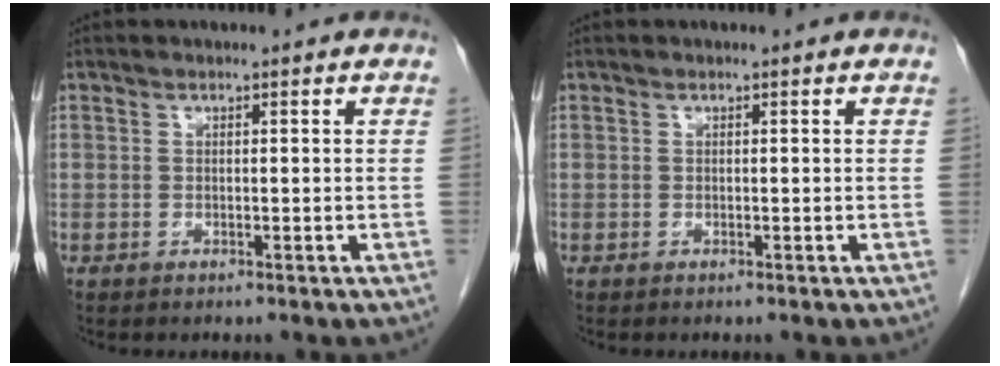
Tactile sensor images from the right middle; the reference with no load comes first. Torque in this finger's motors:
{"motor_torque": [0.44, -0.06, 0.04, 0.00]}